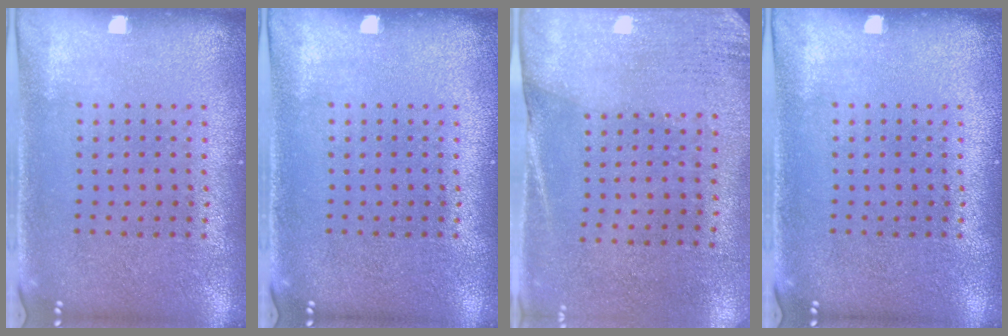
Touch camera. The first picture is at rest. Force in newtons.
{"total": 0.0}
{"total": 2.6, "press": 2.3, "slide": 1.3}
{"total": 0.0}